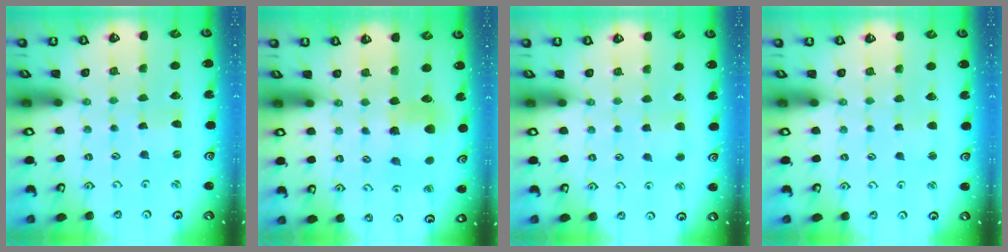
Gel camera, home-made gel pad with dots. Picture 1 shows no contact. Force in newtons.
{"total": 7.1, "press": 7.1, "slide": 0.5}
{"total": 3.5, "press": 3.5, "slide": 0.7}
{"total": 1.2, "press": 1.2, "slide": 0.2}